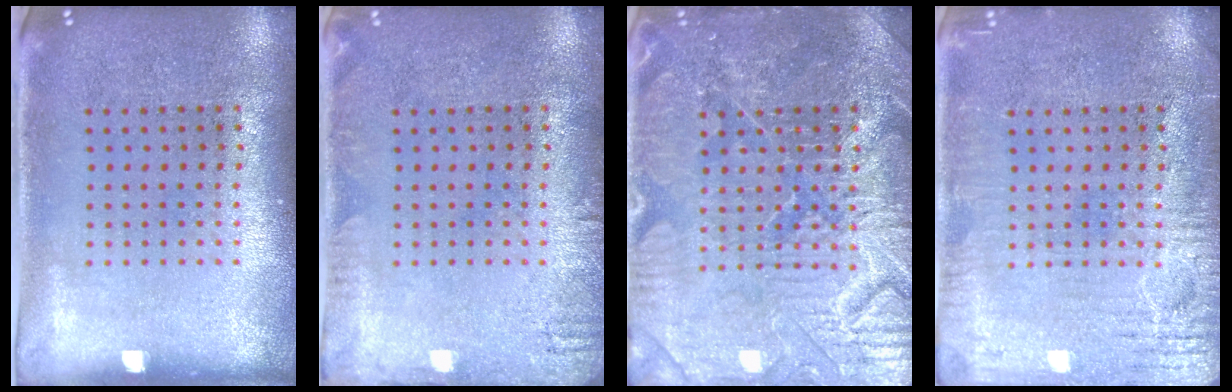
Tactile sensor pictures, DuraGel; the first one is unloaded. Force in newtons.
{"total": 1.5, "press": 1.5, "slide": 0.2}
{"total": 4.5, "press": 4.5, "slide": 0.6}
{"total": 3.6, "press": 3.6, "slide": 0.4}